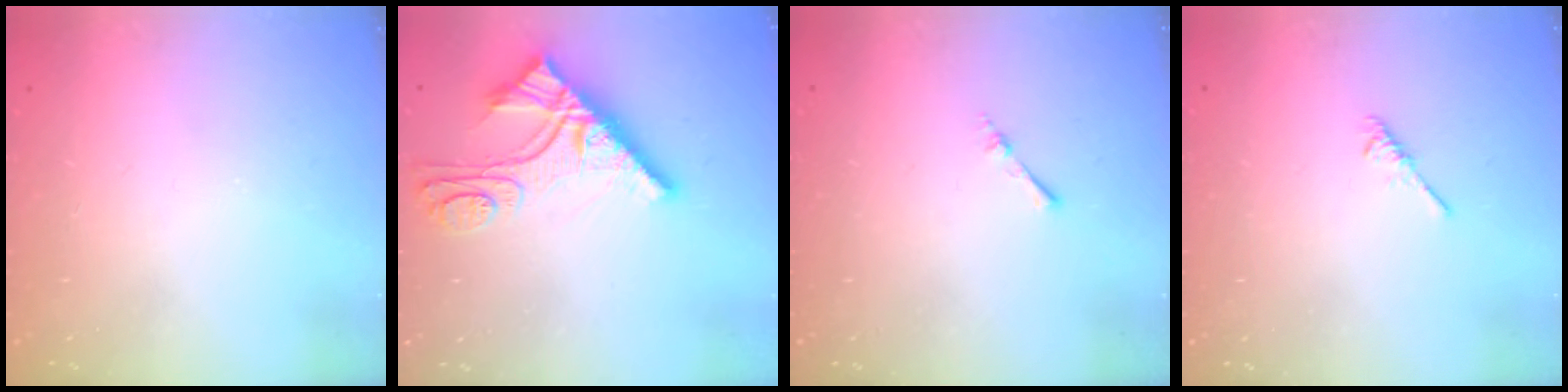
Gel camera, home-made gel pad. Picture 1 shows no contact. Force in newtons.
{"total": 12.5, "press": 12.5, "slide": 0.7}
{"total": 1.7, "press": 1.7, "slide": 0.3}
{"total": 1.9, "press": 1.8, "slide": 0.5}